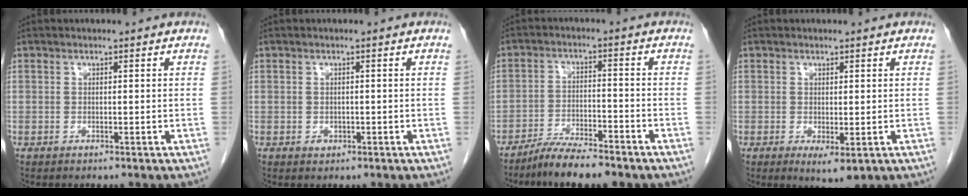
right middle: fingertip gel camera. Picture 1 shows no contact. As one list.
[{"total": 1.0, "force": [-0.3, 0.8, 0.4], "torque": [-0.008, 0.002, -0.001]}, {"total": 8.0, "force": [-6.6, 1.3, 4.4], "torque": [-0.072, -0.016, -0.112]}, {"total": 2.8, "force": [-0.6, 1.0, 2.6], "torque": [-0.037, -0.010, 0.001]}]